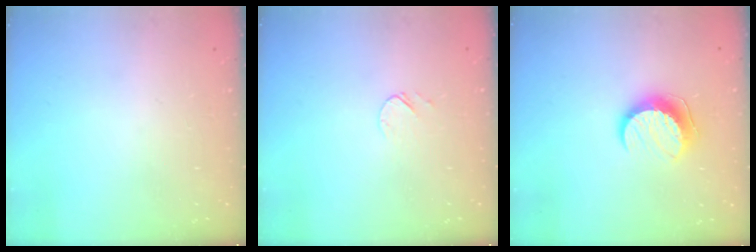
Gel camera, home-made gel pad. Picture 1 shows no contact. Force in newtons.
{"total": 4.0, "press": 3.9, "slide": 0.5}
{"total": 9.7, "press": 9.7, "slide": 0.5}